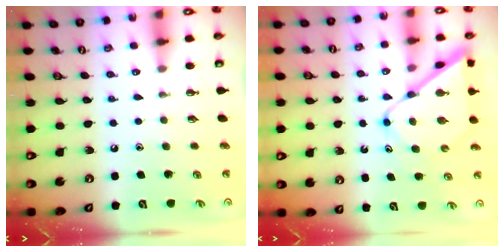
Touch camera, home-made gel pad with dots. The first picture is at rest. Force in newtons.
{"total": 11.0, "press": 10.9, "slide": 0.9}